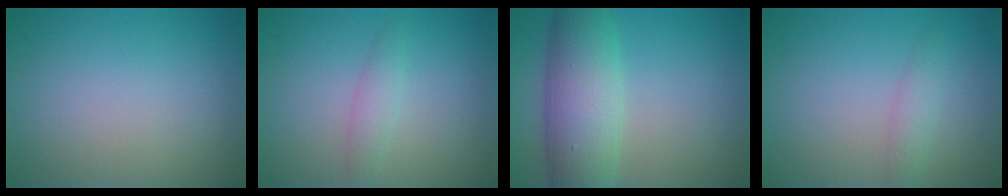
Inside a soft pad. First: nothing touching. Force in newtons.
{"total": 1.5, "press": 1.5, "slide": 0.0}
{"total": 7.6, "press": 7.6, "slide": 0.2}
{"total": 1.6, "press": 1.6, "slide": 0.0}